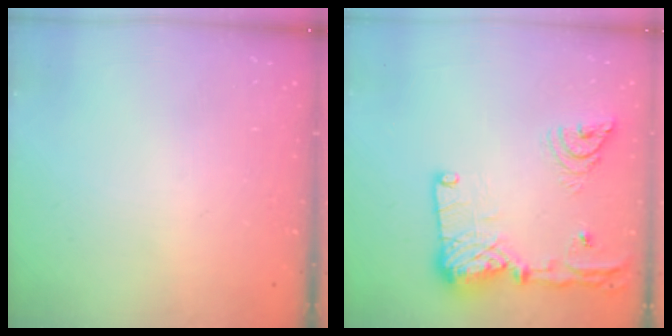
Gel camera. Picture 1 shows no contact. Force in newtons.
{"total": 20.1, "press": 19.9, "slide": 3.0}